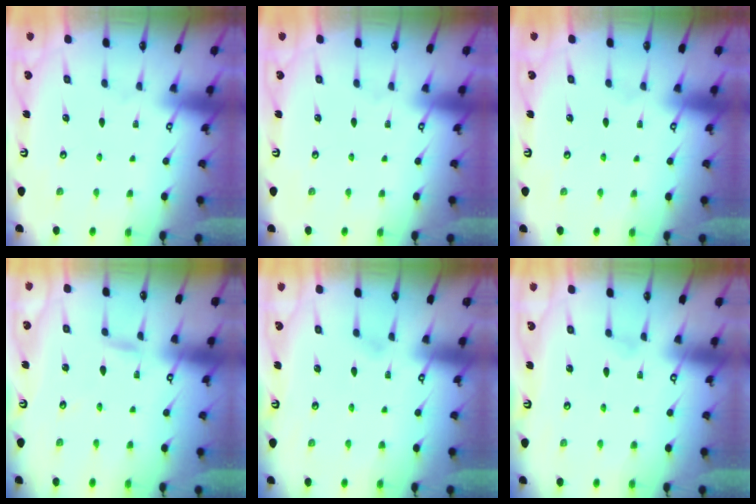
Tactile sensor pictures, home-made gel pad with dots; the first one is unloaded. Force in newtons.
{"total": 0.0}
{"total": 0.0}
{"total": 2.7, "press": 2.7, "slide": 0.1}
{"total": 2.5, "press": 2.5, "slide": 0.4}
{"total": 1.9, "press": 1.9, "slide": 0.2}